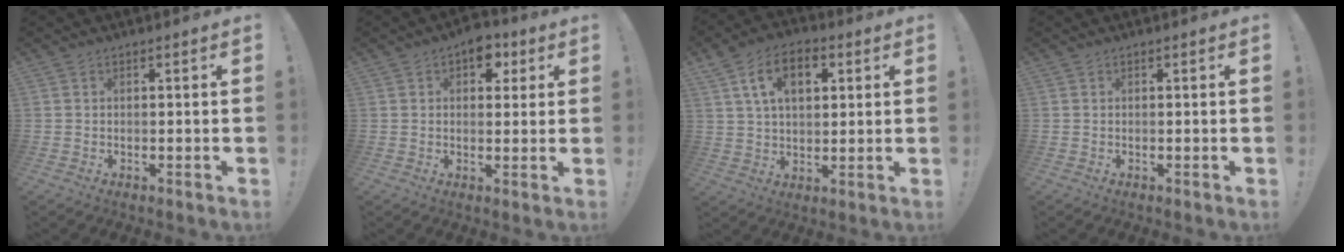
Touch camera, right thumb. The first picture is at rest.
{"total": 6.6, "force": [3.2, 4.4, 3.7], "torque": [-0.027, -0.013, 0.051]}
{"total": 12.6, "force": [4.6, 7.8, 8.7], "torque": [-0.134, 0.007, 0.084]}
{"total": 0.0}